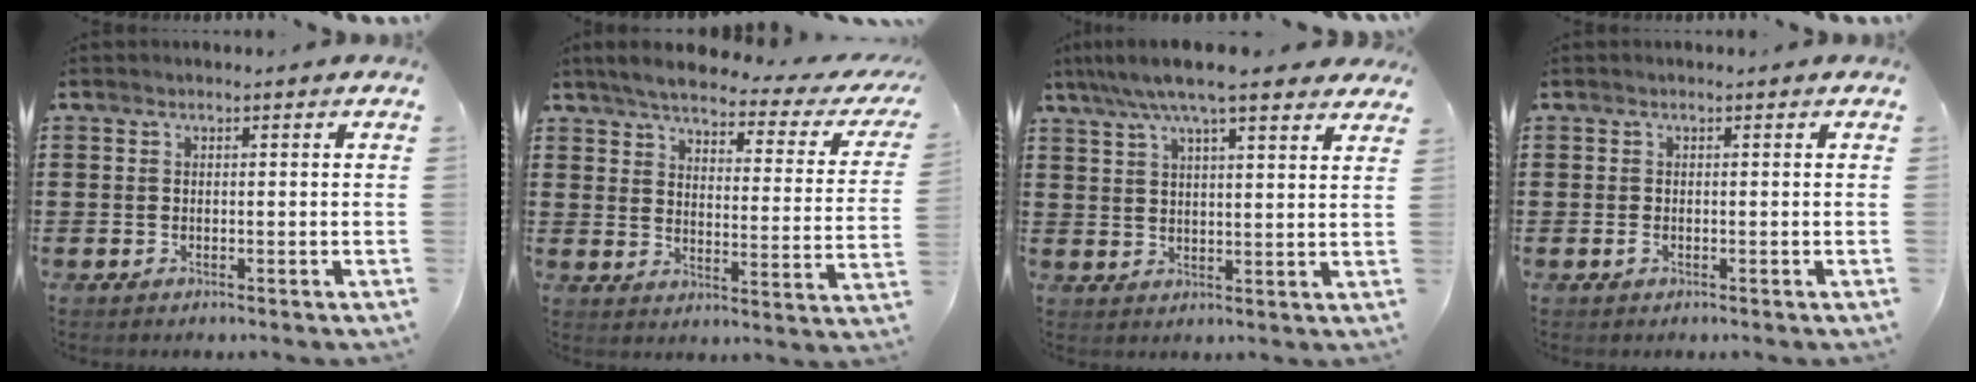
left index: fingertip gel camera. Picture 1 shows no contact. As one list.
[{"total": 4.3, "force": [3.9, 0.4, 1.9], "torque": [-0.059, -0.022, 0.061]}, {"total": 7.9, "force": [6.4, 1.0, 4.6], "torque": [-0.105, -0.012, 0.113]}, {"total": 0.8, "force": [-0.3, 0.3, 0.7], "torque": [-0.022, -0.006, -0.006]}]